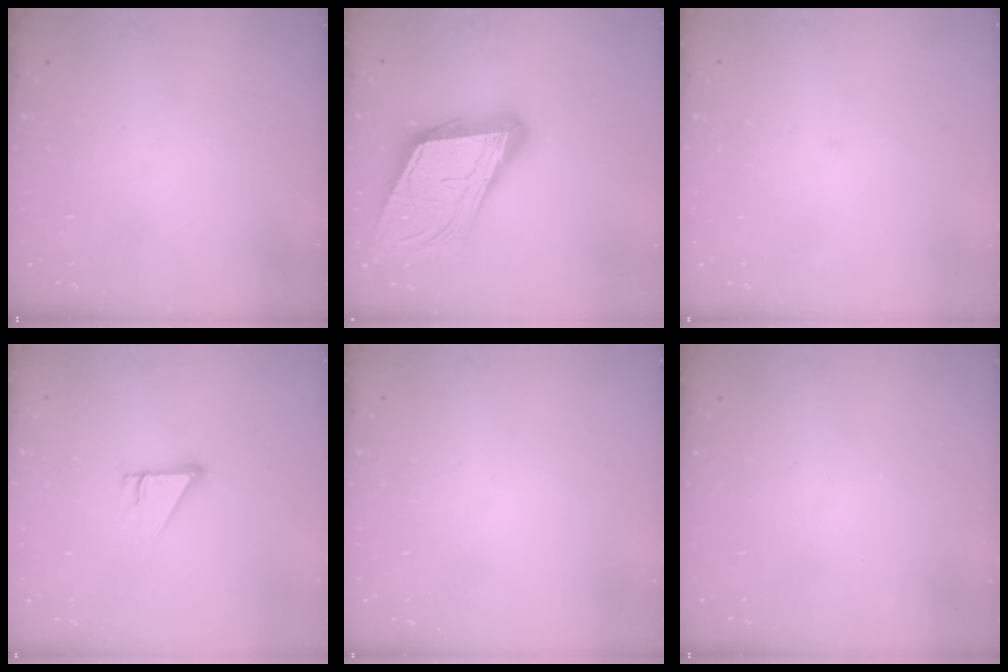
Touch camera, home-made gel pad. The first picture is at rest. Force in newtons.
{"total": 20.4, "press": 20.0, "slide": 3.9}
{"total": 2.0, "press": 2.0, "slide": 0.2}
{"total": 3.1, "press": 3.1, "slide": 0.1}
{"total": 1.6, "press": 1.6, "slide": 0.1}
{"total": 0.0}